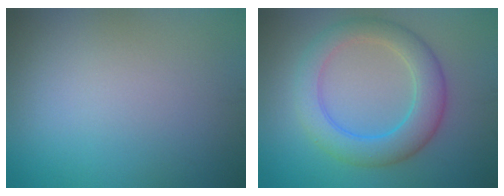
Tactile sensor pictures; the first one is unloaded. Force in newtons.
{"total": 5.6, "press": 5.5, "slide": 0.2}